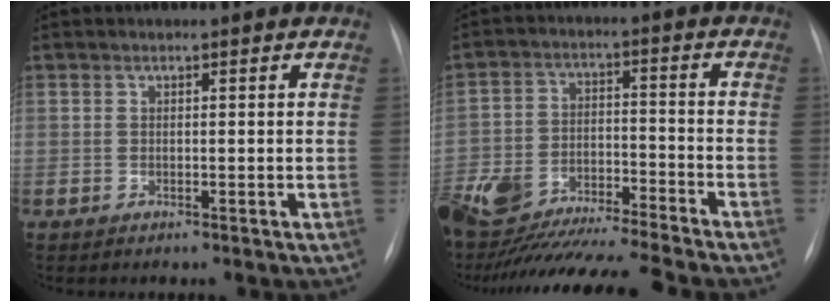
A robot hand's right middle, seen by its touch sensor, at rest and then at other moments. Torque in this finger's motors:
{"motor_torque": [1.09, -1.05, 0.49, 0.20]}